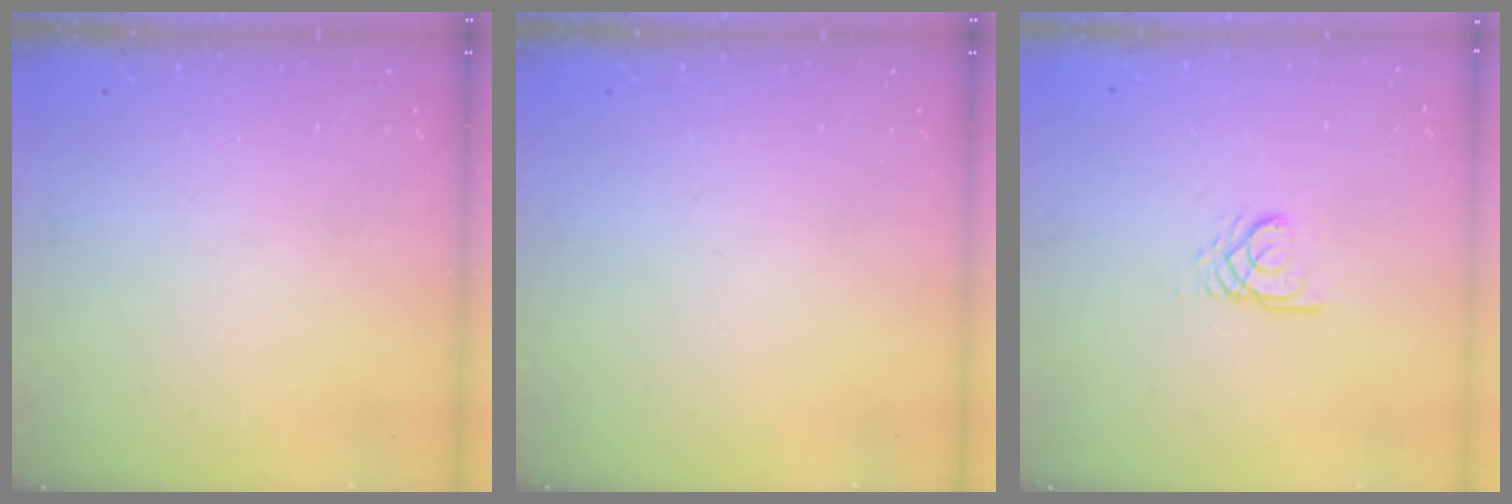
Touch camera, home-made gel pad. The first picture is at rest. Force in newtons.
{"total": 0.0}
{"total": 2.6, "press": 2.6, "slide": 0.1}